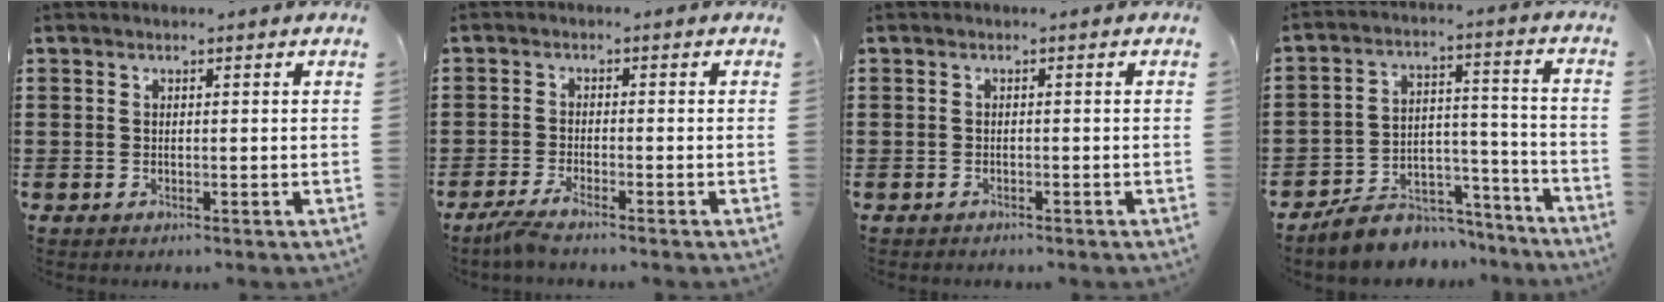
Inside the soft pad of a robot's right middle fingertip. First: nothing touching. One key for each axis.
{"total": 2.5, "fx": -2.0, "fy": -0.1, "fz": 1.6, "tx": -0.042, "ty": -0.006, "tz": -0.042}
{"total": 0.7, "fx": -0.7, "fy": 0.1, "fz": 0.0, "tx": 0.000, "ty": 0.000, "tz": -0.015}
{"total": 7.1, "fx": -6.5, "fy": 2.9, "fz": 0.6, "tx": -0.004, "ty": 0.027, "tz": -0.122}